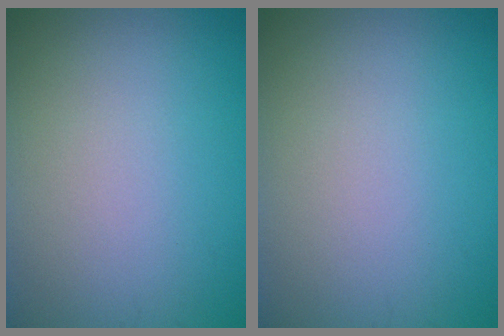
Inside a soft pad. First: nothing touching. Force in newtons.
{"total": 0.0}